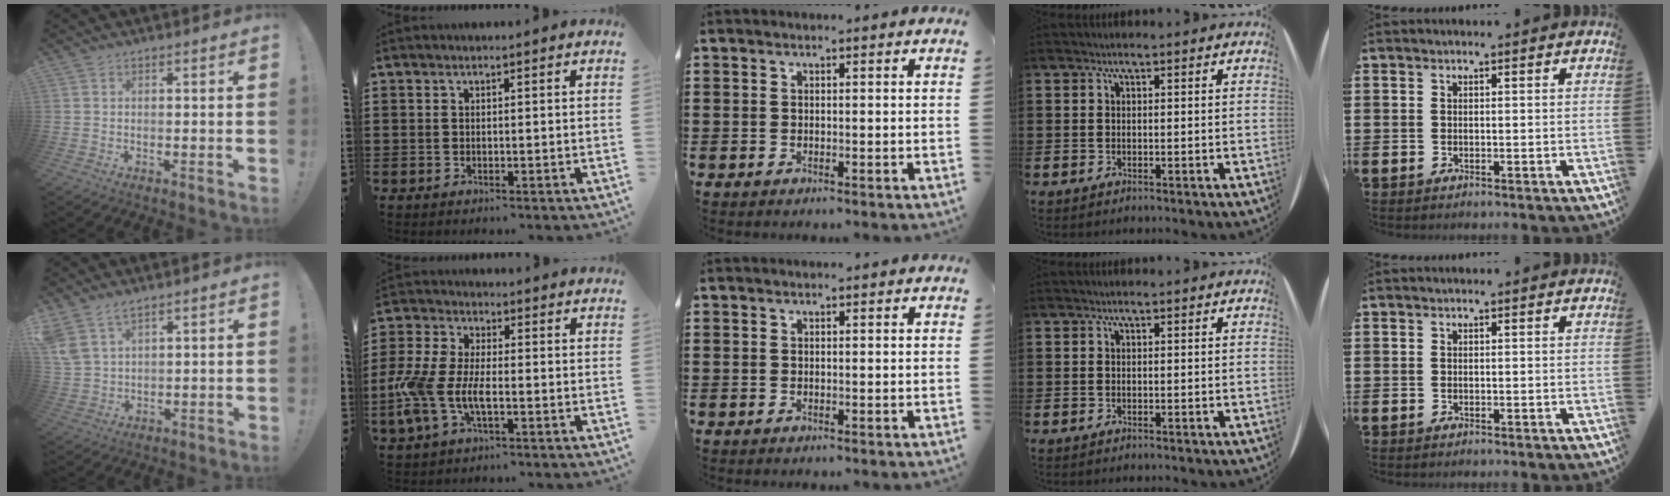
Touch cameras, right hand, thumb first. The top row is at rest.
{"thumb": {"total": 6.6, "force": [4.9, 3.2, 3.1], "torque": [-0.056, -0.022, 0.098]}, "index": {"total": 8.1, "force": [-2.4, 3.8, 6.8], "torque": [-0.178, -0.014, -0.054]}}